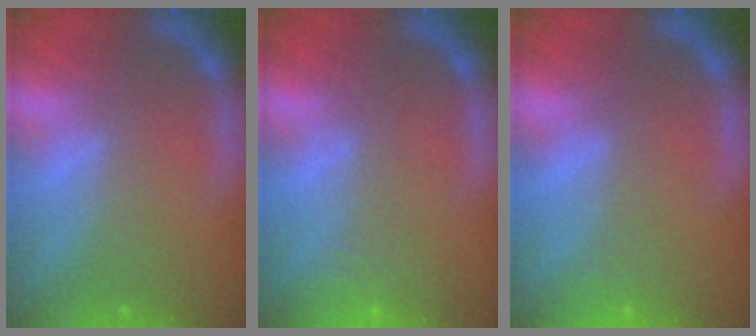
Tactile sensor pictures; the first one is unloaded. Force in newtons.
{"total": 3.0}
{"total": 1.4}